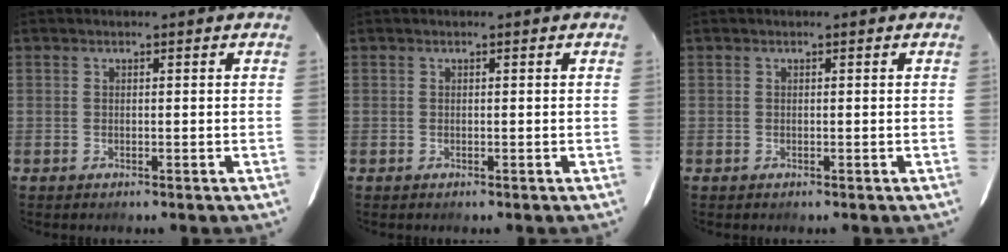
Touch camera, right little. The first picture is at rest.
{"total": 0.0}
{"total": 0.0}